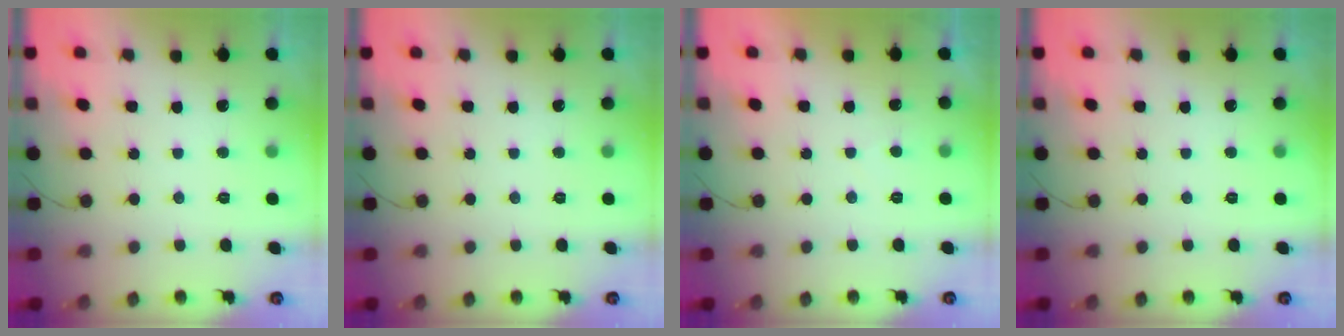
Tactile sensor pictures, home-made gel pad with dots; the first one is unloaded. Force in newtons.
{"total": 0.0}
{"total": 0.0}
{"total": 0.0}